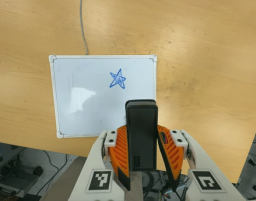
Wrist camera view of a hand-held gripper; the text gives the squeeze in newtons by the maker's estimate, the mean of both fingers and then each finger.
{"total": 4.3, "left": 3.5, "right": 5.2}